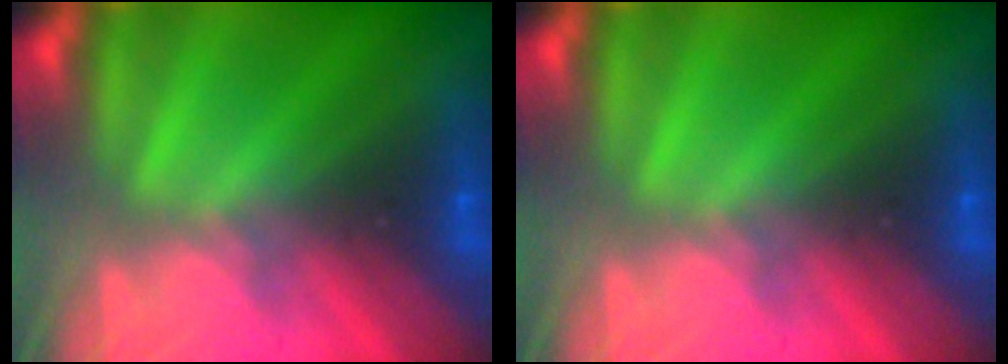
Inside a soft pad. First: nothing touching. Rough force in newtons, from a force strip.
{"total": 0.0}